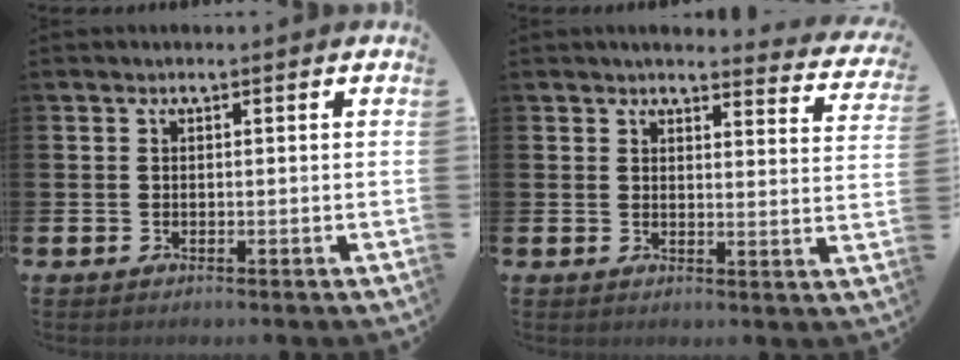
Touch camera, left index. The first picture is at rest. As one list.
[{"total": 3.5, "force": [3.4, 0.5, 0.4], "torque": [-0.007, -0.031, 0.057]}]